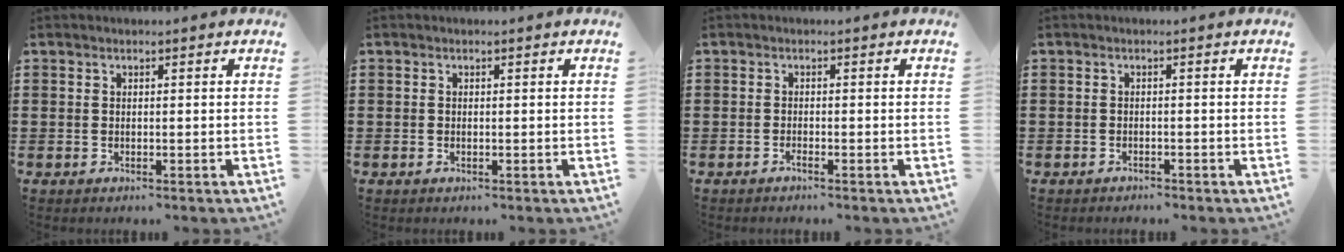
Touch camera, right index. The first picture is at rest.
{"total": 0.0}
{"total": 0.8, "force": [-0.7, 0.0, 0.4], "torque": [-0.009, -0.002, -0.014]}
{"total": 1.0, "force": [-1.0, 0.2, 0.0], "torque": [-0.004, 0.001, -0.022]}